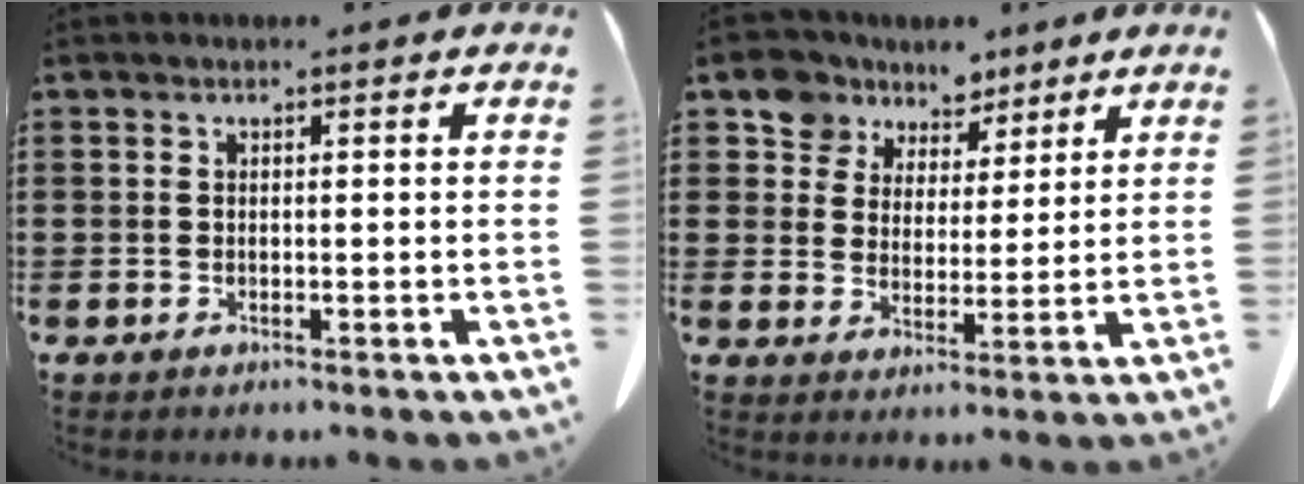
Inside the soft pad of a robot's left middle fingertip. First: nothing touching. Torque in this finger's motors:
{"motor_torque": [2.14, 0.00, 0.22, 0.03]}